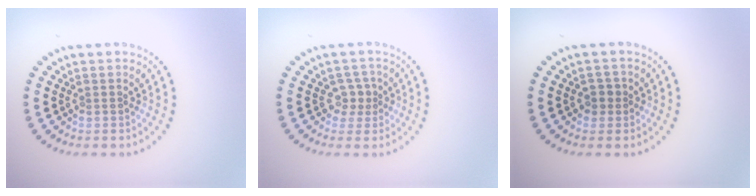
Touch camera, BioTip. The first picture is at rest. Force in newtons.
{"total": 1.8, "press": 1.4, "slide": 1.2}
{"total": 1.4, "press": 1.2, "slide": 0.7}